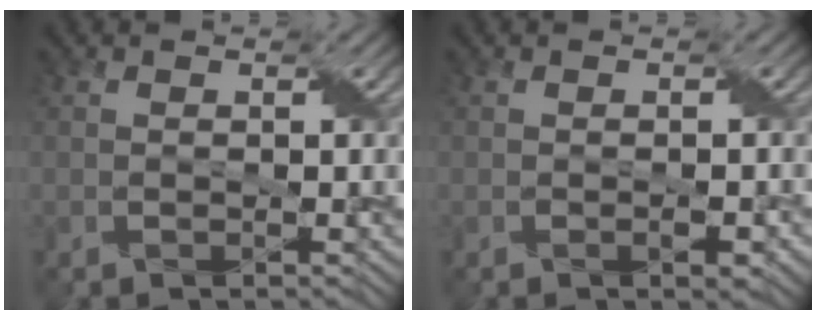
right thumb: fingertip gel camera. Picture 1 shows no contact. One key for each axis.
{"total": 1.2, "fx": -0.5, "fy": 0.4, "fz": 1.0, "tx": -0.018, "ty": 0.000, "tz": -0.005}